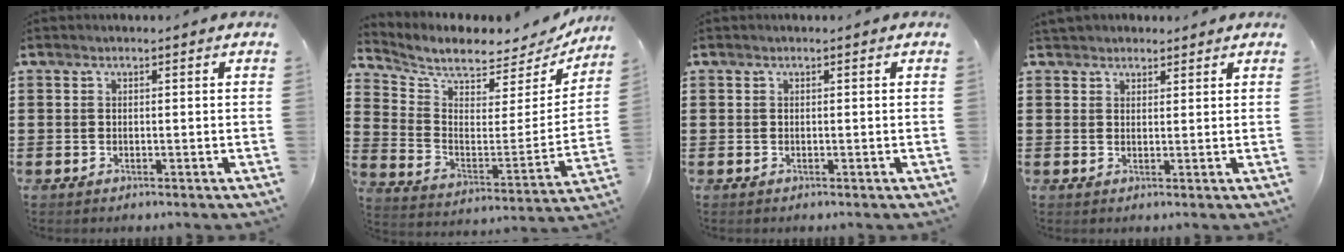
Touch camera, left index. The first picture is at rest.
{"total": 5.3, "force": [5.0, 1.0, 1.4], "torque": [-0.058, -0.051, 0.082]}
{"total": 0.0}
{"total": 2.2, "force": [1.8, 1.2, -0.1], "torque": [-0.005, 0.006, 0.035]}